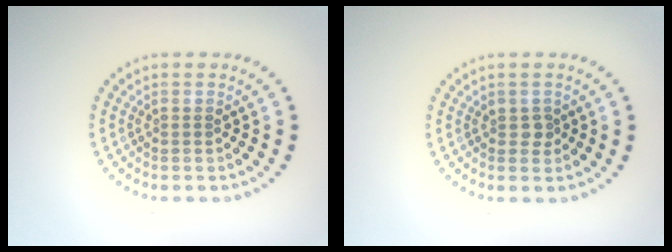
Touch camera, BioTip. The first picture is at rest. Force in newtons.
{"total": 0.9, "press": 0.8, "slide": 0.3}